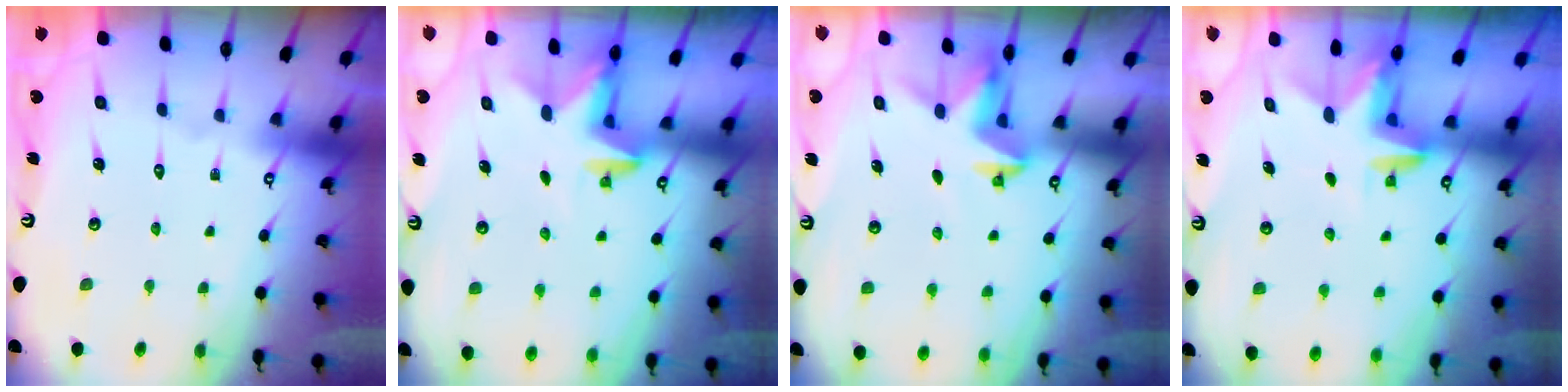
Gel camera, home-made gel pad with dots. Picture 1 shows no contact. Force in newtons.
{"total": 2.6, "press": 2.6, "slide": 0.5}
{"total": 3.1, "press": 3.1, "slide": 0.2}
{"total": 3.0, "press": 3.0, "slide": 0.2}